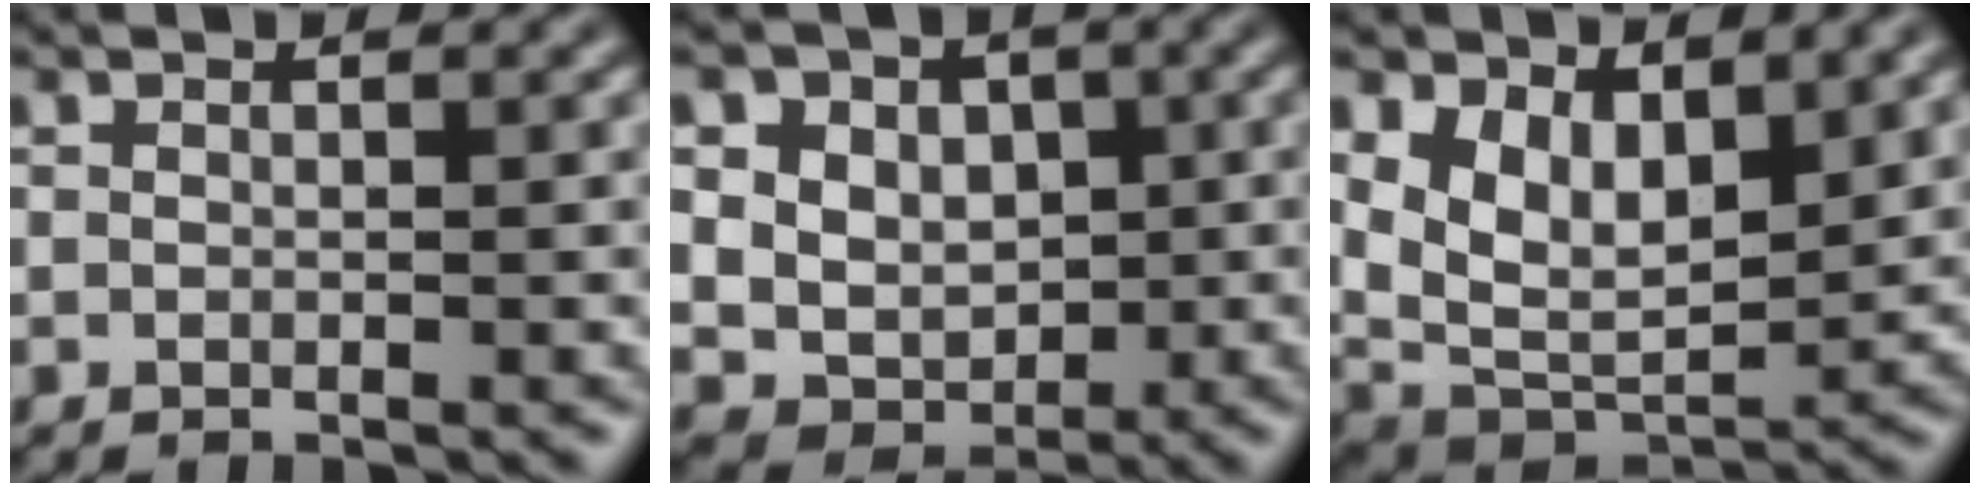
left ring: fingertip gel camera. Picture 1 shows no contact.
{"total": 8.7, "force": [2.5, 7.3, 4.1], "torque": [-0.077, 0.019, 0.035]}
{"total": 7.7, "force": [2.9, 4.6, 5.5], "torque": [-0.098, -0.023, 0.051]}